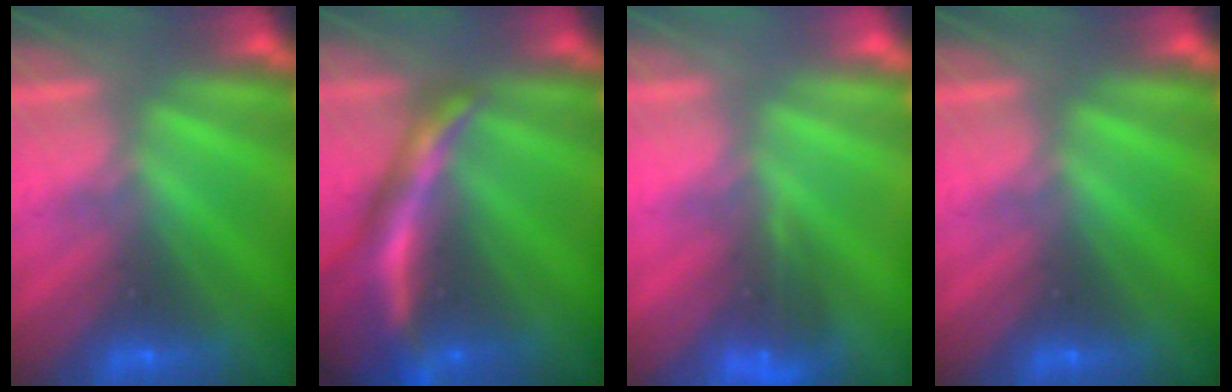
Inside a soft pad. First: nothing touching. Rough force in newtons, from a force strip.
{"total": 7.1}
{"total": 4.4}
{"total": 0.0}